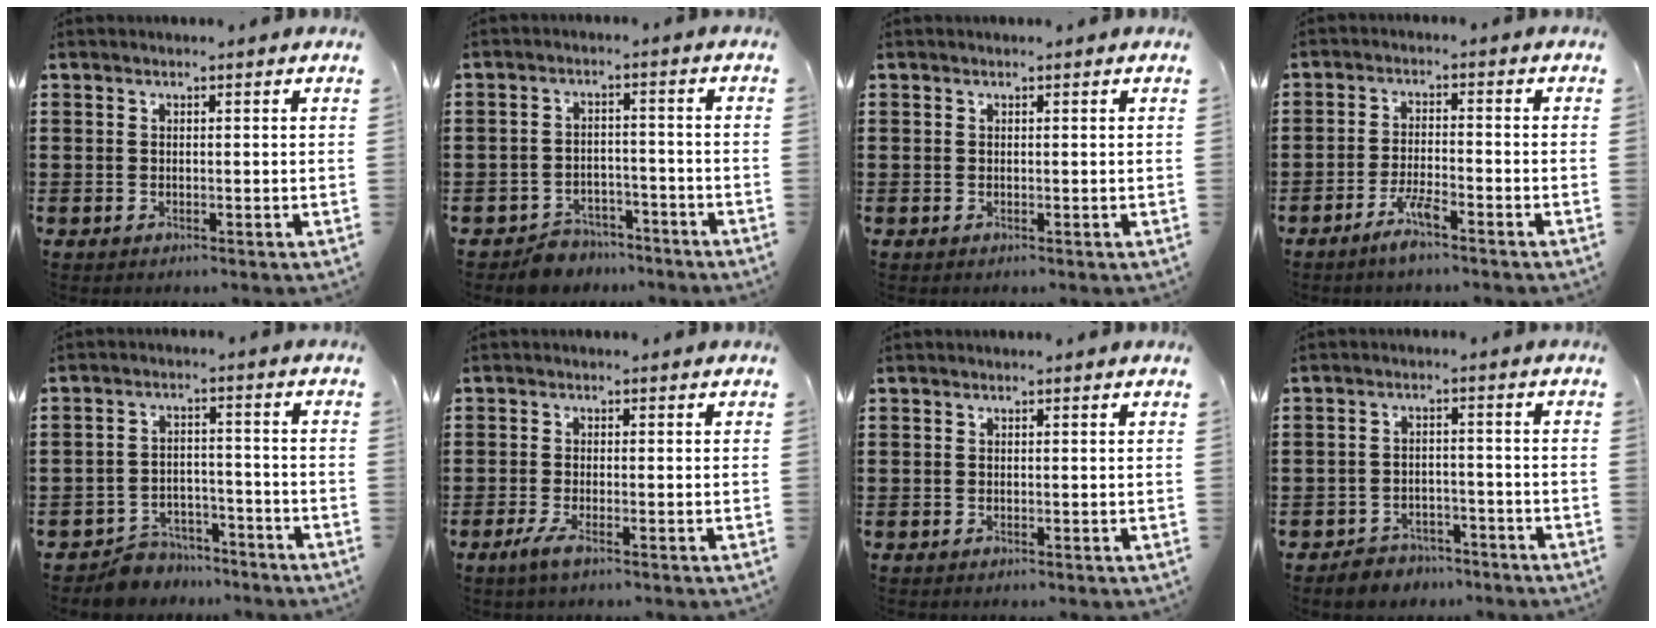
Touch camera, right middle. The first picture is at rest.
{"total": 4.4, "force": [-4.3, 1.1, -0.1], "torque": [-0.004, 0.007, -0.089]}
{"total": 0.0}
{"total": 4.1, "force": [-2.9, 0.5, 2.7], "torque": [-0.060, 0.002, -0.058]}
{"total": 5.6, "force": [-5.5, 1.4, 0.0], "torque": [-0.008, 0.013, -0.114]}
{"total": 2.4, "force": [-1.4, 0.4, 1.9], "torque": [-0.047, -0.007, -0.031]}
{"total": 0.0}
{"total": 3.5, "force": [-3.3, 1.0, -0.2], "torque": [-0.005, 0.004, -0.072]}